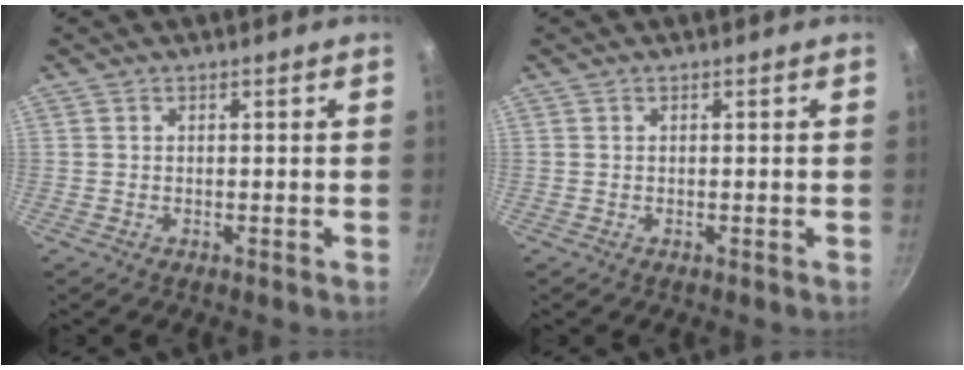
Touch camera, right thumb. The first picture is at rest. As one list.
[{"total": 0.0}]